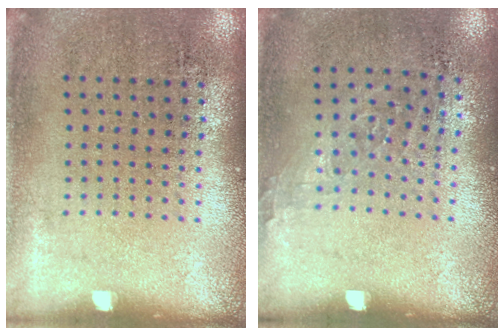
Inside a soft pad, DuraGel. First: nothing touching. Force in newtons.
{"total": 1.0, "press": 0.7, "slide": 0.6}